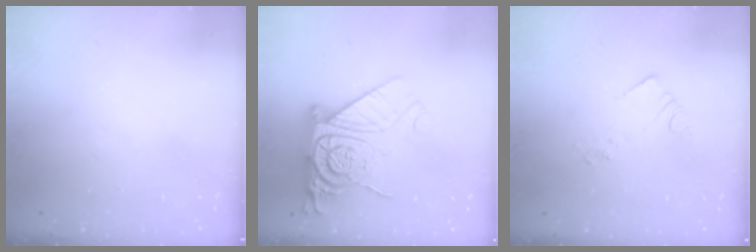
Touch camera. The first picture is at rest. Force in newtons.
{"total": 16.0, "press": 15.9, "slide": 1.4}
{"total": 2.2, "press": 2.2, "slide": 0.1}